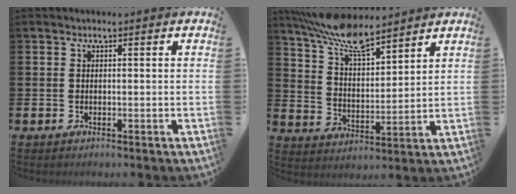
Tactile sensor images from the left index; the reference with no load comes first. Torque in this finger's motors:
{"motor_torque": [0.54, -0.99, 0.97, 0.21]}